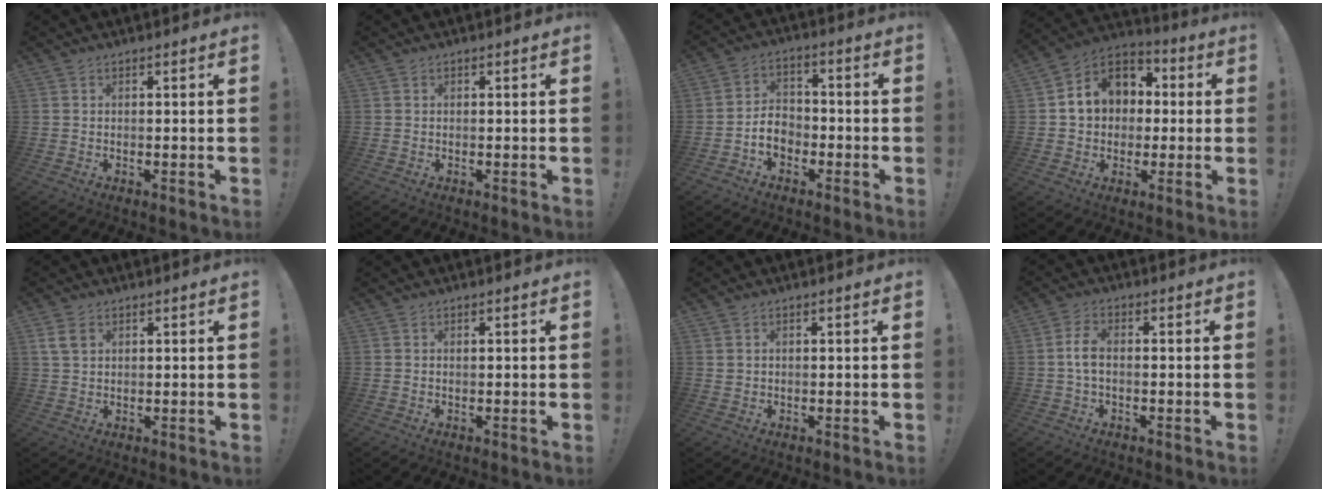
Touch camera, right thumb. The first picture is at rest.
{"total": 0.0}
{"total": 7.4, "force": [-3.3, 5.6, 3.5], "torque": [-0.058, 0.019, -0.059]}
{"total": 12.0, "force": [1.9, 10.4, 5.7], "torque": [-0.083, 0.008, 0.046]}
{"total": 4.4, "force": [1.9, 2.8, 2.9], "torque": [-0.042, 0.000, 0.037]}
{"total": 0.0}
{"total": 0.9, "force": [0.5, 0.8, 0.2], "torque": [-0.010, 0.003, 0.012]}
{"total": 4.9, "force": [-0.4, 2.4, 4.2], "torque": [-0.093, 0.007, -0.006]}